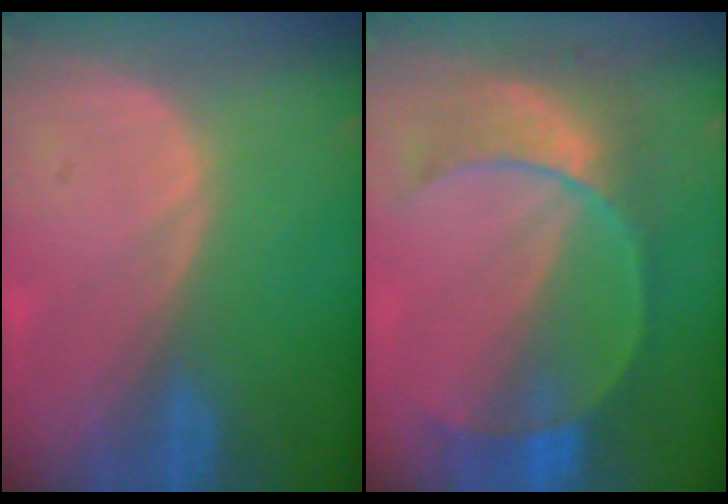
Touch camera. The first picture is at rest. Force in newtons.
{"total": 8.4, "press": 8.2, "slide": 2.1}